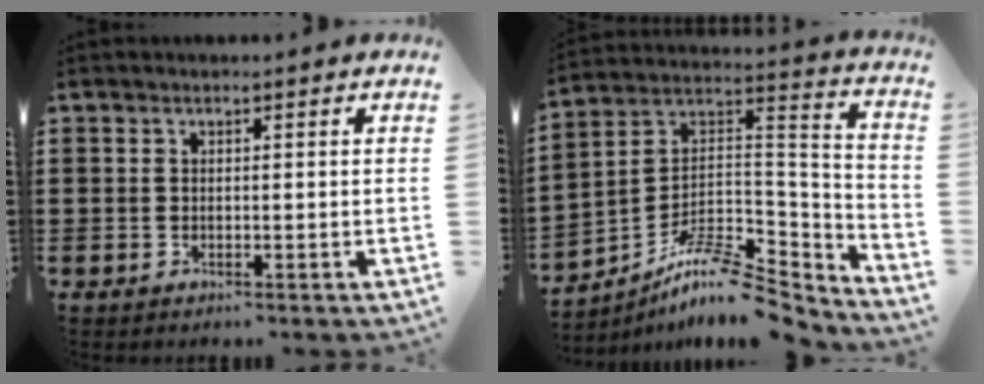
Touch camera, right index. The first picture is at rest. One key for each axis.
{"total": 10.3, "fx": -8.3, "fy": 2.9, "fz": 5.3, "tx": -0.102, "ty": 0.010, "tz": -0.165}